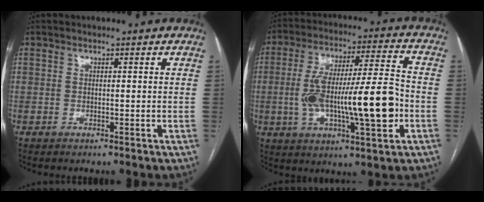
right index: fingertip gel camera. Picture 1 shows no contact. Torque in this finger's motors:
{"motor_torque": [0.85, 0.03, 0.55, 0.21]}